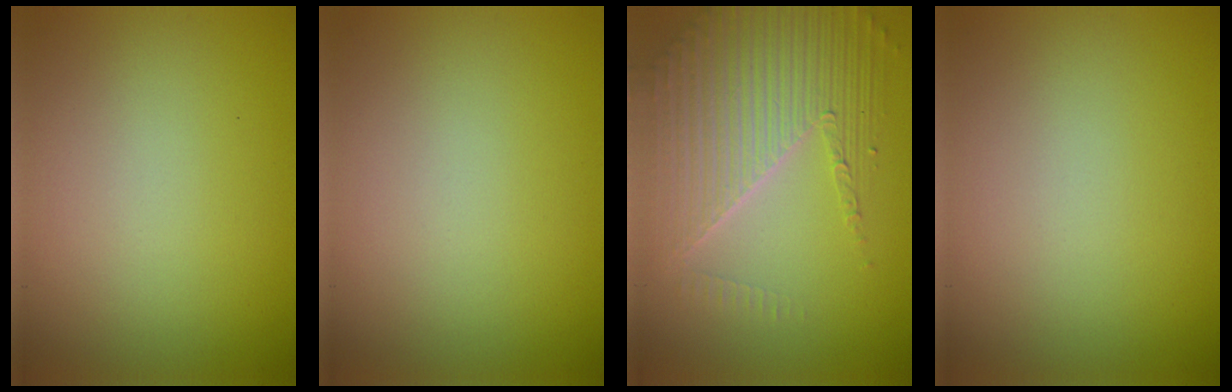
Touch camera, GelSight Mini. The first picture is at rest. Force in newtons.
{"total": 0.0}
{"total": 6.3, "press": 4.8, "slide": 4.1}
{"total": 0.0}